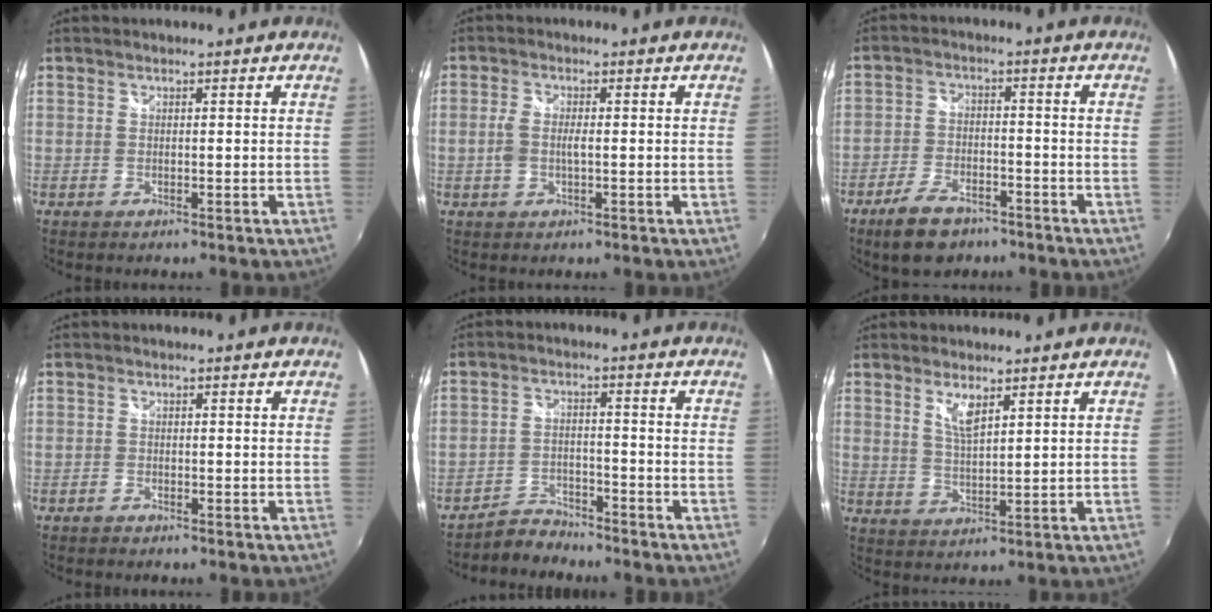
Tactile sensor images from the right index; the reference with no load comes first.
{"total": 3.4, "force": [-0.5, 1.5, 3.0], "torque": [-0.062, -0.002, -0.008]}
{"total": 8.5, "force": [-6.0, 4.3, 4.2], "torque": [-0.108, -0.001, -0.103]}
{"total": 1.2, "force": [-1.1, 0.6, 0.1], "torque": [-0.007, 0.000, -0.022]}
{"total": 5.0, "force": [-4.8, 1.3, 0.4], "torque": [-0.018, 0.010, -0.088]}
{"total": 4.0, "force": [2.3, 1.0, 3.1], "torque": [-0.059, -0.006, 0.043]}